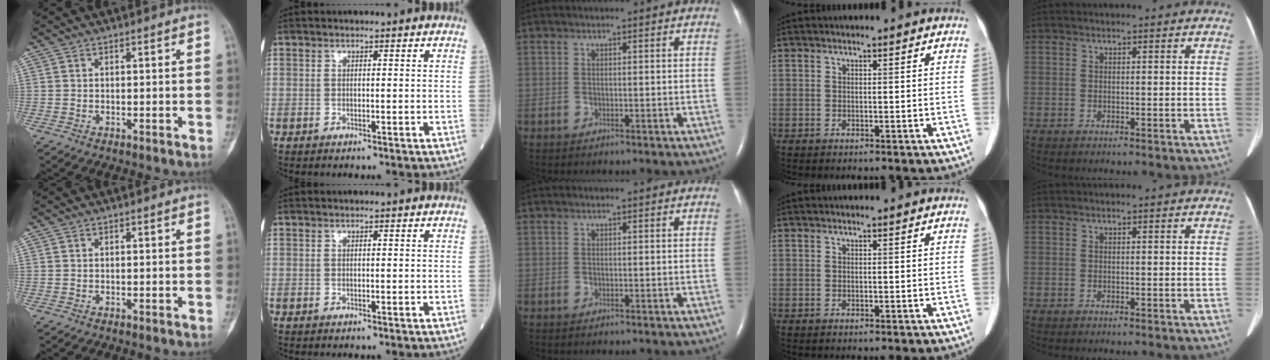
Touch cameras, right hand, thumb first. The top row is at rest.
{}